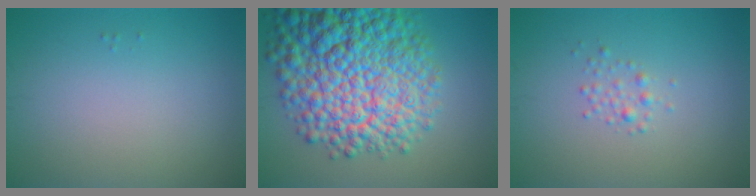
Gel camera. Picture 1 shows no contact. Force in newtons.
{"total": 14.6, "press": 14.6, "slide": 0.5}
{"total": 1.2, "press": 1.2, "slide": 0.0}